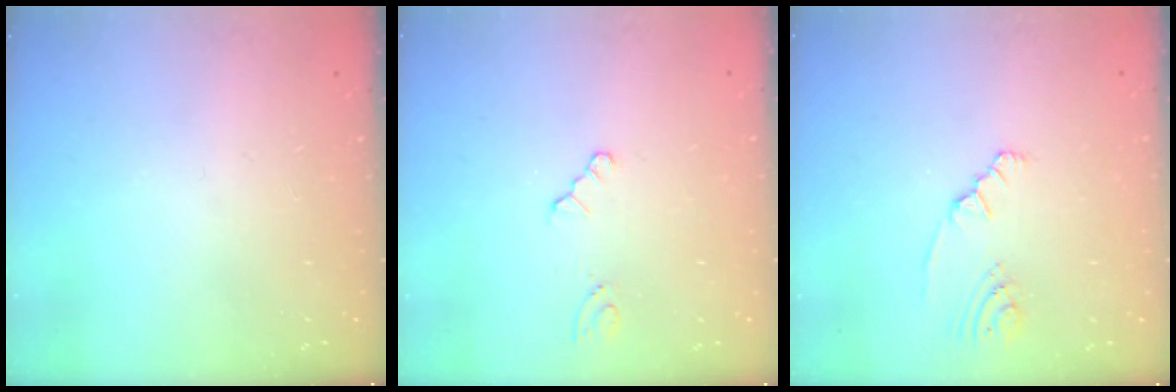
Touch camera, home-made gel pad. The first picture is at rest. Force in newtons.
{"total": 1.3, "press": 1.2, "slide": 0.2}
{"total": 2.5, "press": 2.2, "slide": 1.1}